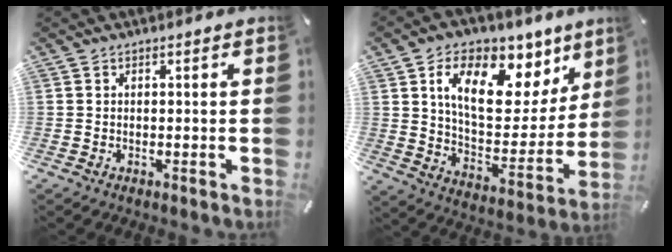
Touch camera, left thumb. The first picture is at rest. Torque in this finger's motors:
{"motor_torque": [3.14, 1.87, 1.50, -1.27, 0.41]}